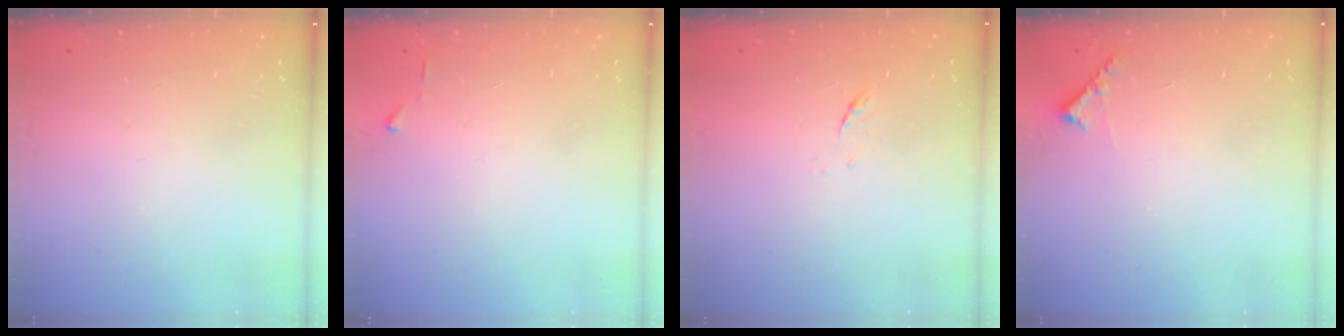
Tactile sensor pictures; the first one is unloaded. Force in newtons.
{"total": 3.2, "press": 3.2, "slide": 0.4}
{"total": 4.8, "press": 4.6, "slide": 1.3}
{"total": 5.8, "press": 5.8, "slide": 0.5}